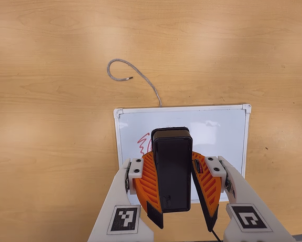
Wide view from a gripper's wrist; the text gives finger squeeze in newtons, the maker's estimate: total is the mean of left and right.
{"total": 10.4, "left": 10.2, "right": 10.5}